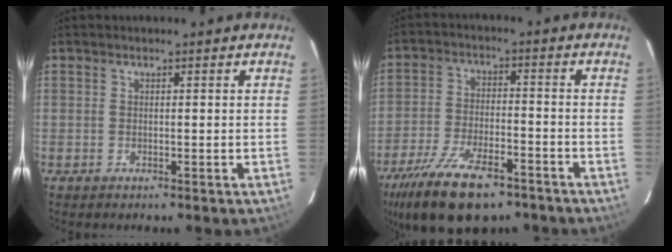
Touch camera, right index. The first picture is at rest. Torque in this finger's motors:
{"motor_torque": [1.07, -1.07, 0.66, 0.17]}